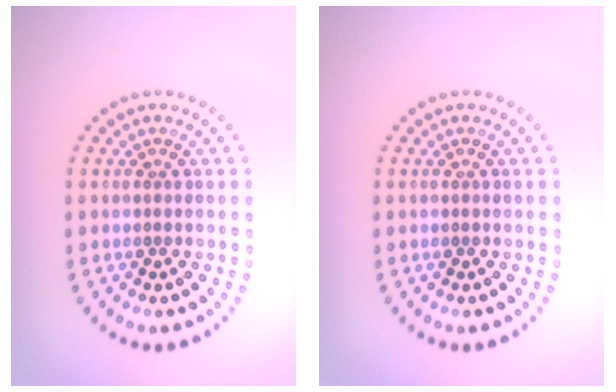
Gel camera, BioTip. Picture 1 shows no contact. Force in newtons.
{"total": 0.0}